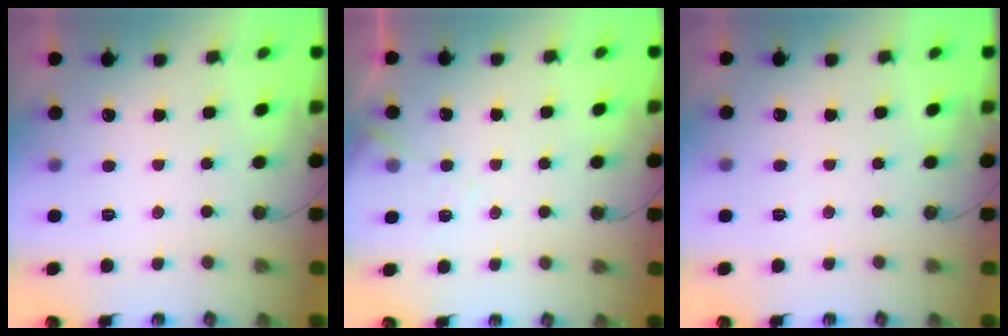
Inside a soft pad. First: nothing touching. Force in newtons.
{"total": 5.7, "press": 5.7, "slide": 0.8}
{"total": 2.6, "press": 2.6, "slide": 0.5}